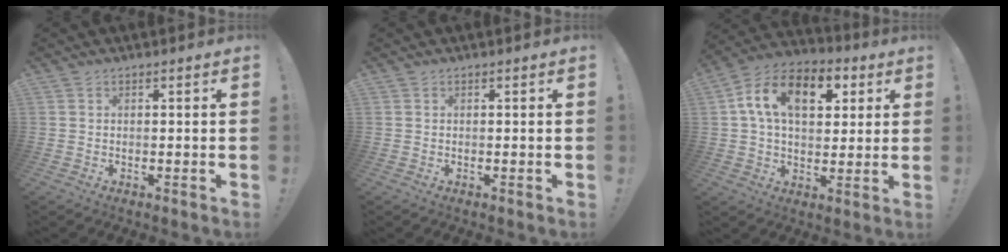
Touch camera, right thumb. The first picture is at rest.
{"total": 0.0}
{"total": 16.2, "force": [5.4, 10.2, 11.4], "torque": [-0.180, -0.003, 0.096]}